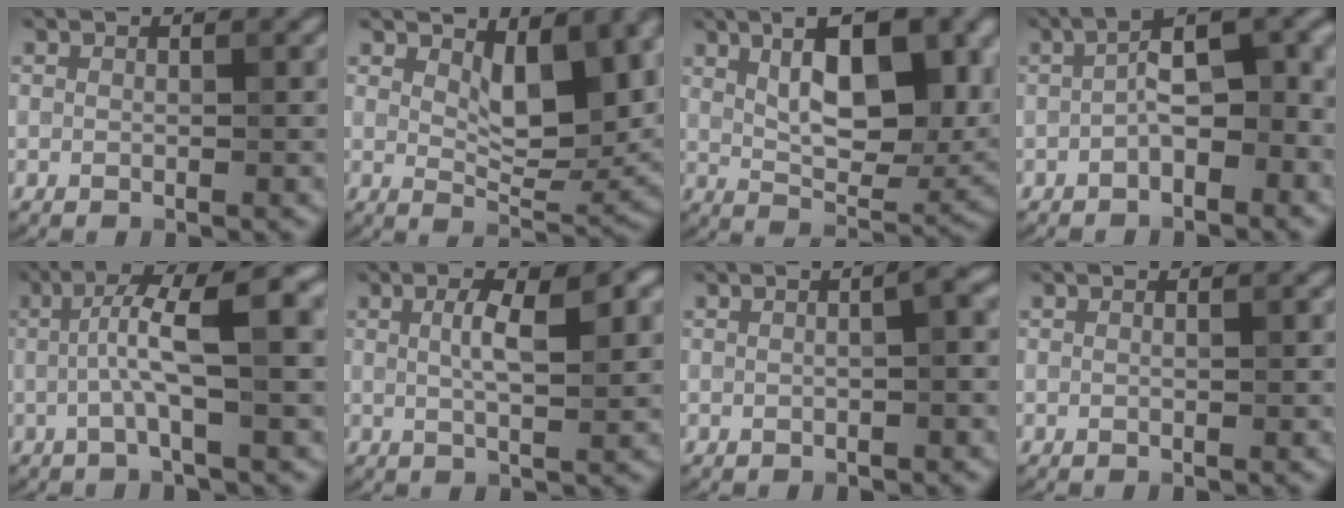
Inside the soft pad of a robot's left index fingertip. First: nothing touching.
{"total": 6.9, "force": [2.5, 3.1, 5.7], "torque": [-0.088, -0.011, 0.046]}
{"total": 10.9, "force": [3.4, 4.9, 9.1], "torque": [-0.123, 0.003, 0.051]}
{"total": 6.2, "force": [-1.2, 2.4, 5.5], "torque": [-0.077, 0.020, -0.032]}
{"total": 7.2, "force": [0.2, 1.4, 7.0], "torque": [-0.117, 0.023, -0.006]}
{"total": 4.3, "force": [1.0, 1.0, 4.1], "torque": [-0.069, 0.003, 0.016]}
{"total": 2.5, "force": [0.0, 0.6, 2.4], "torque": [-0.031, 0.007, -0.006]}
{"total": 0.5, "force": [0.1, 0.1, 0.5], "torque": [-0.010, -0.005, -0.006]}